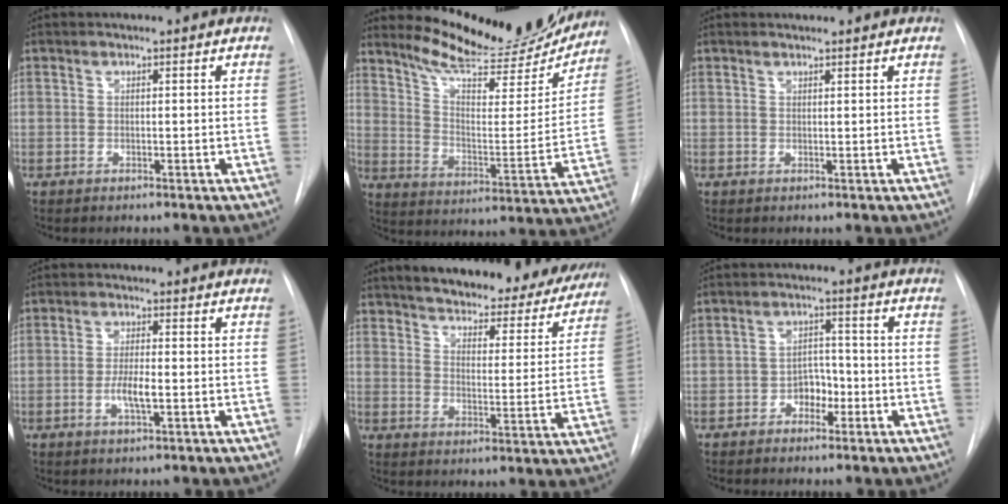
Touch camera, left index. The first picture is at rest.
{"total": 20.5, "force": [19.0, 3.8, 6.7], "torque": [-0.094, -0.056, 0.262]}
{"total": 1.5, "force": [1.4, 0.1, 0.5], "torque": [-0.011, 0.011, 0.019]}
{"total": 3.9, "force": [-1.4, 0.7, 3.6], "torque": [-0.070, -0.007, -0.025]}
{"total": 24.4, "force": [21.6, 6.8, 9.0], "torque": [-0.135, -0.037, 0.266]}
{"total": 4.2, "force": [-2.3, 2.6, 2.4], "torque": [-0.033, 0.007, -0.040]}